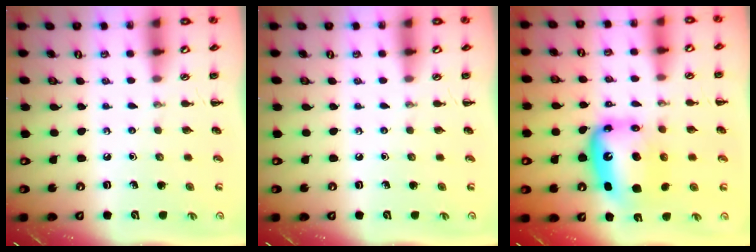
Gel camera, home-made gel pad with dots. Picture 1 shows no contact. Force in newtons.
{"total": 0.0}
{"total": 11.6, "press": 11.1, "slide": 3.3}